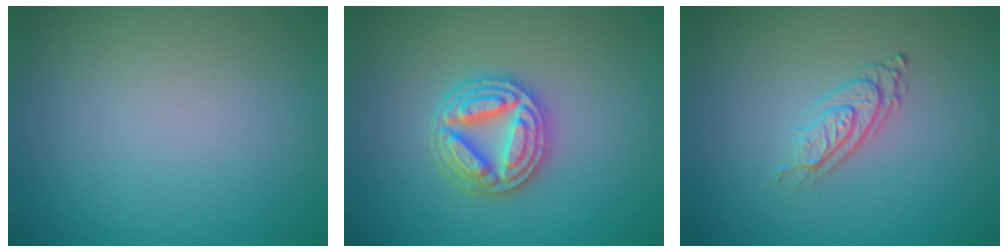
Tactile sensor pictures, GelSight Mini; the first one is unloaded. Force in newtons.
{"total": 5.0, "press": 5.0, "slide": 0.8}
{"total": 2.9, "press": 2.0, "slide": 2.0}